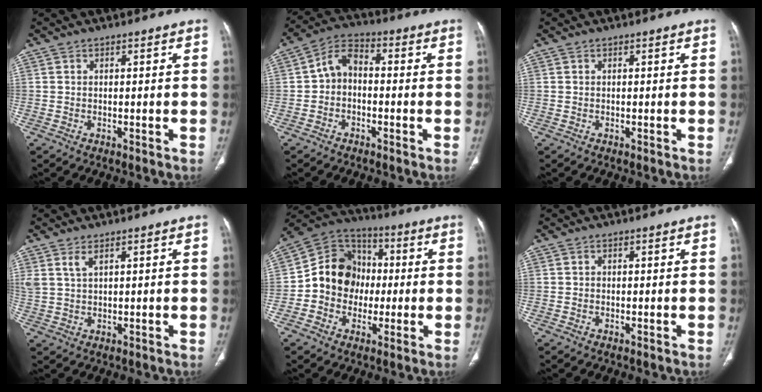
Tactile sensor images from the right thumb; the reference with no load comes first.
{"total": 6.2, "force": [-0.7, 4.5, 4.2], "torque": [-0.059, 0.026, -0.028]}
{"total": 0.0}
{"total": 3.0, "force": [1.9, 1.0, 2.1], "torque": [-0.051, -0.004, 0.048]}
{"total": 13.7, "force": [-1.1, 12.0, 6.5], "torque": [-0.072, 0.033, -0.031]}
{"total": 0.0}